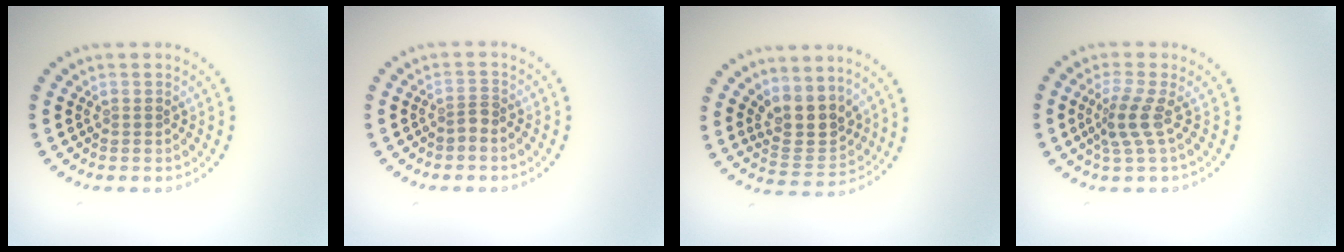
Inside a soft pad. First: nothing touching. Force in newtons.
{"total": 0.8, "press": 0.5, "slide": 0.6}
{"total": 3.8, "press": 3.3, "slide": 1.9}
{"total": 2.5, "press": 1.8, "slide": 1.7}